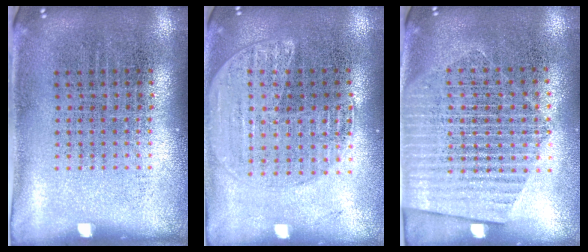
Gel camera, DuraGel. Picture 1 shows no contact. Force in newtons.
{"total": 1.6, "press": 1.5, "slide": 0.4}
{"total": 1.8, "press": 1.6, "slide": 0.8}